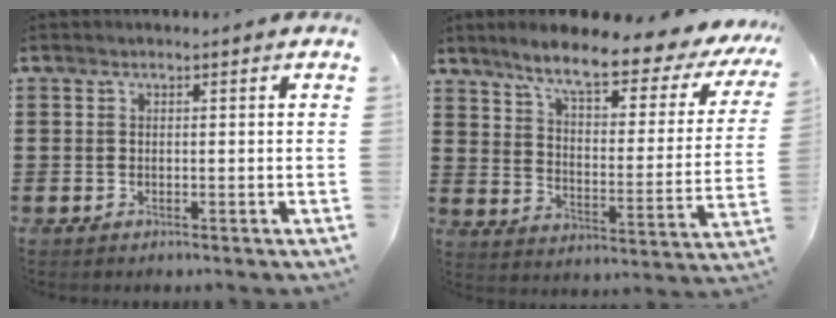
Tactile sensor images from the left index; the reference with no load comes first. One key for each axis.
{"total": 9.1, "fx": 7.2, "fy": 0.9, "fz": 5.6, "tx": -0.120, "ty": -0.040, "tz": 0.111}